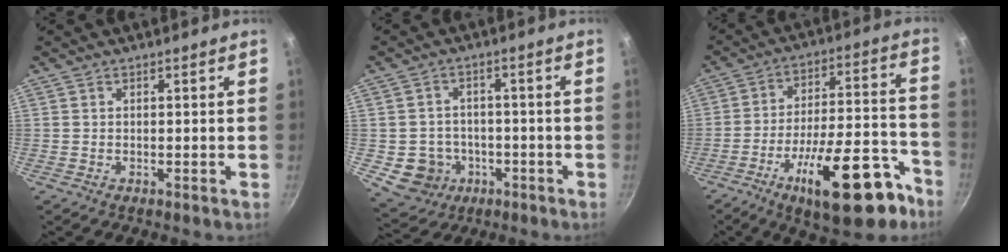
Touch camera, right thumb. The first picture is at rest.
{"total": 8.2, "force": [-2.6, 7.3, 2.8], "torque": [-0.023, 0.028, -0.025]}
{"total": 22.1, "force": [-12.2, 8.2, 16.5], "torque": [-0.204, 0.076, -0.180]}